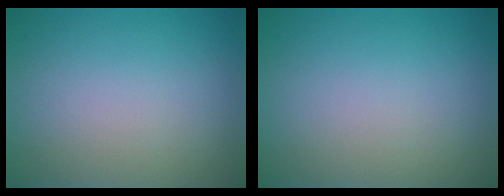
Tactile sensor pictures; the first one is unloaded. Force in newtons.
{"total": 0.0}